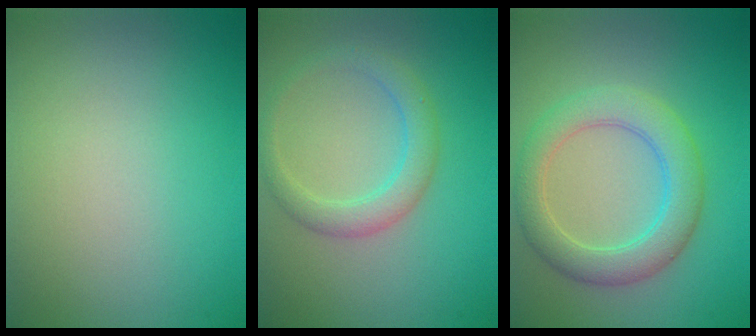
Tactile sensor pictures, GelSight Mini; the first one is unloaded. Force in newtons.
{"total": 2.8, "press": 2.8, "slide": 0.1}
{"total": 4.7, "press": 4.7, "slide": 0.3}